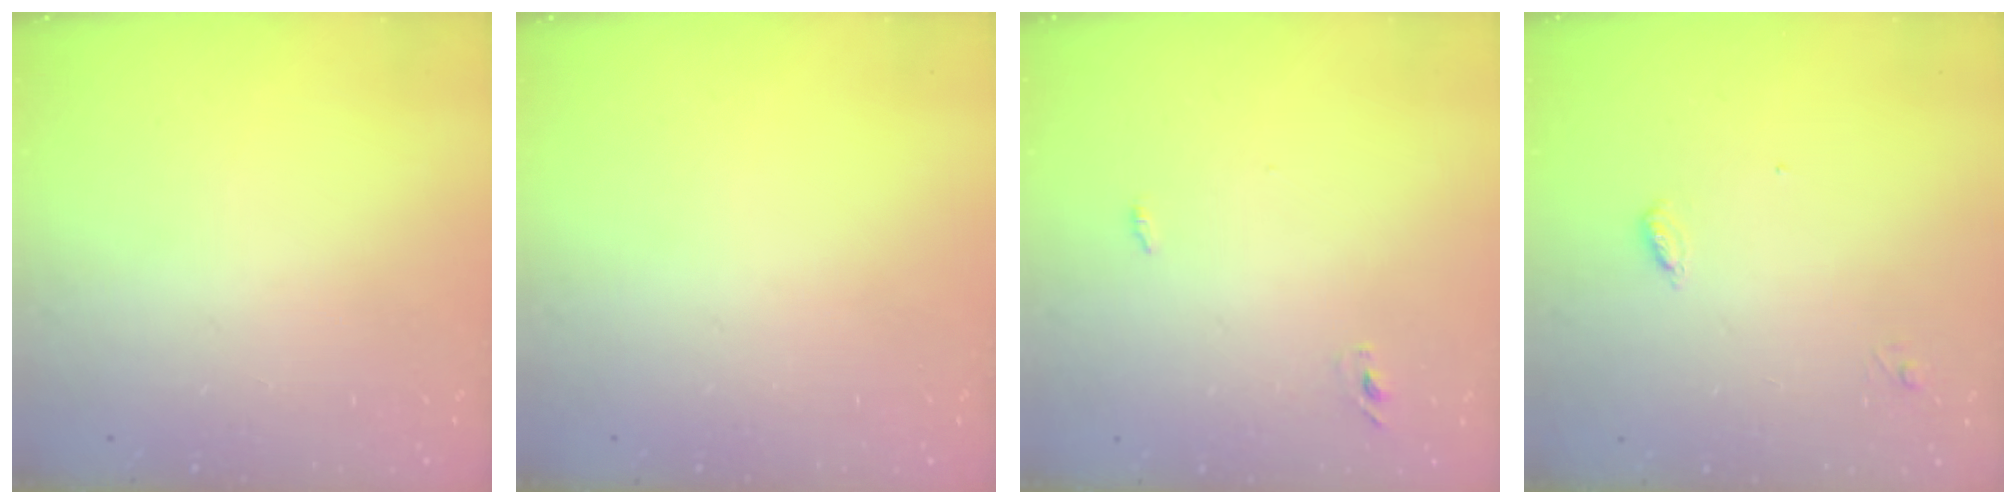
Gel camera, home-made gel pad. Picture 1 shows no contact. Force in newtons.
{"total": 0.0}
{"total": 2.9, "press": 2.7, "slide": 1.0}
{"total": 3.6, "press": 3.6, "slide": 0.3}